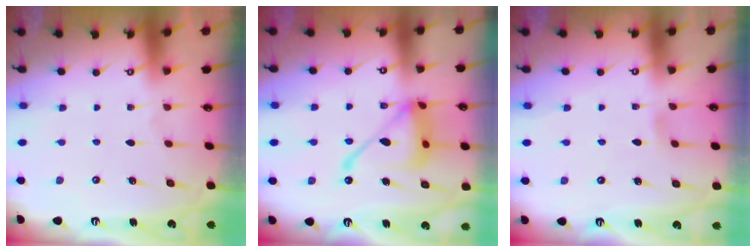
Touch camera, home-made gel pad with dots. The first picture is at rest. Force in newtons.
{"total": 16.8, "press": 16.7, "slide": 1.6}
{"total": 2.8, "press": 2.7, "slide": 0.5}